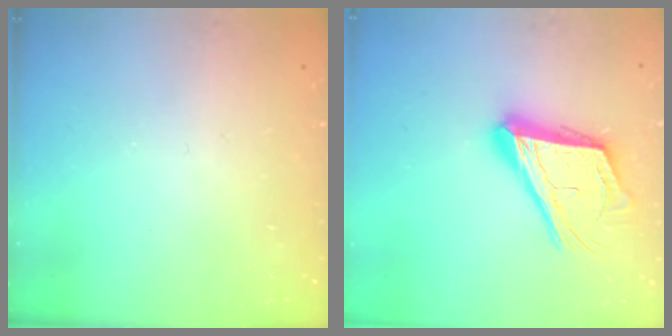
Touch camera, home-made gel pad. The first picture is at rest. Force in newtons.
{"total": 19.7, "press": 19.6, "slide": 2.3}